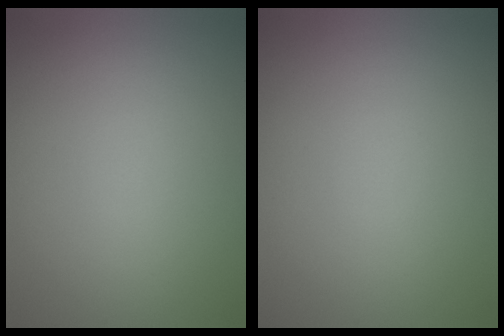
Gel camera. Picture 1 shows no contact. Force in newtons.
{"total": 0.0}